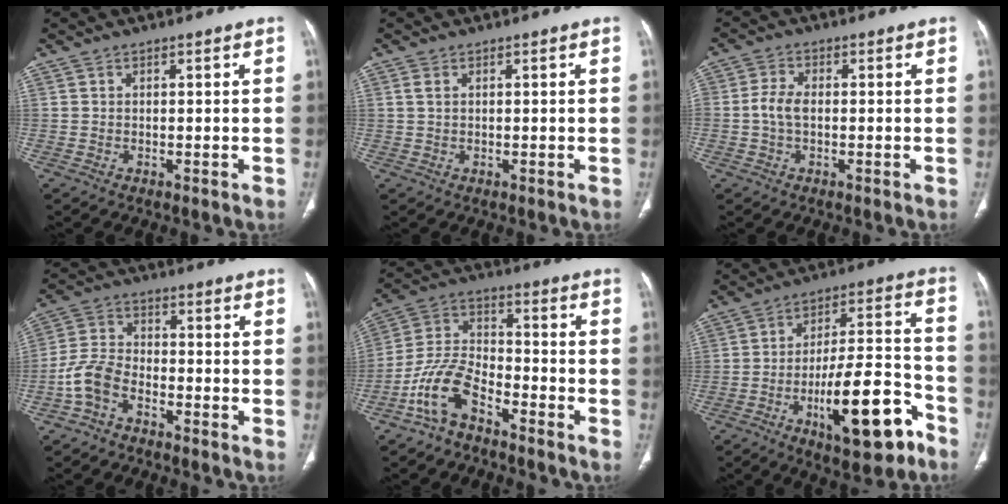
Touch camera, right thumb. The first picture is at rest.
{"total": 1.3, "force": [0.4, 0.7, 1.0], "torque": [-0.027, 0.005, 0.013]}
{"total": 3.9, "force": [-0.5, 2.3, 3.1], "torque": [-0.068, 0.007, -0.014]}
{"total": 6.9, "force": [-3.8, 4.1, 4.1], "torque": [-0.088, 0.029, -0.084]}
{"total": 10.3, "force": [-6.7, 4.7, 6.2], "torque": [-0.134, 0.057, -0.141]}
{"total": 18.4, "force": [-8.9, 6.1, 14.9], "torque": [-0.219, 0.061, -0.129]}